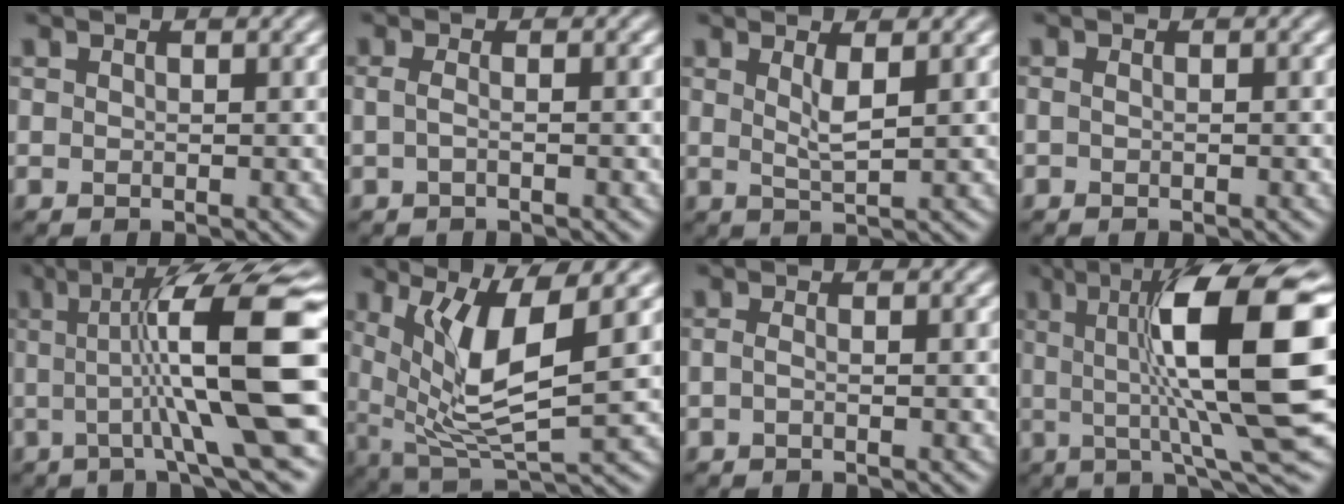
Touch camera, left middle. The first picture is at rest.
{"total": 1.2, "force": [-0.7, 0.3, 0.9], "torque": [-0.015, -0.006, -0.017]}
{"total": 1.9, "force": [0.2, 0.5, 1.9], "torque": [-0.029, -0.001, 0.007]}
{"total": 0.6, "force": [-0.6, 0.0, 0.2], "torque": [-0.005, -0.002, -0.005]}
{"total": 12.5, "force": [-0.2, 2.1, 12.3], "torque": [-0.157, 0.018, -0.006]}
{"total": 7.7, "force": [1.2, 2.4, 7.2], "torque": [-0.141, -0.008, 0.031]}
{"total": 1.0, "force": [-0.8, 0.2, 0.6], "torque": [-0.007, -0.006, -0.017]}
{"total": 13.8, "force": [1.4, 2.8, 13.4], "torque": [-0.188, 0.013, 0.023]}